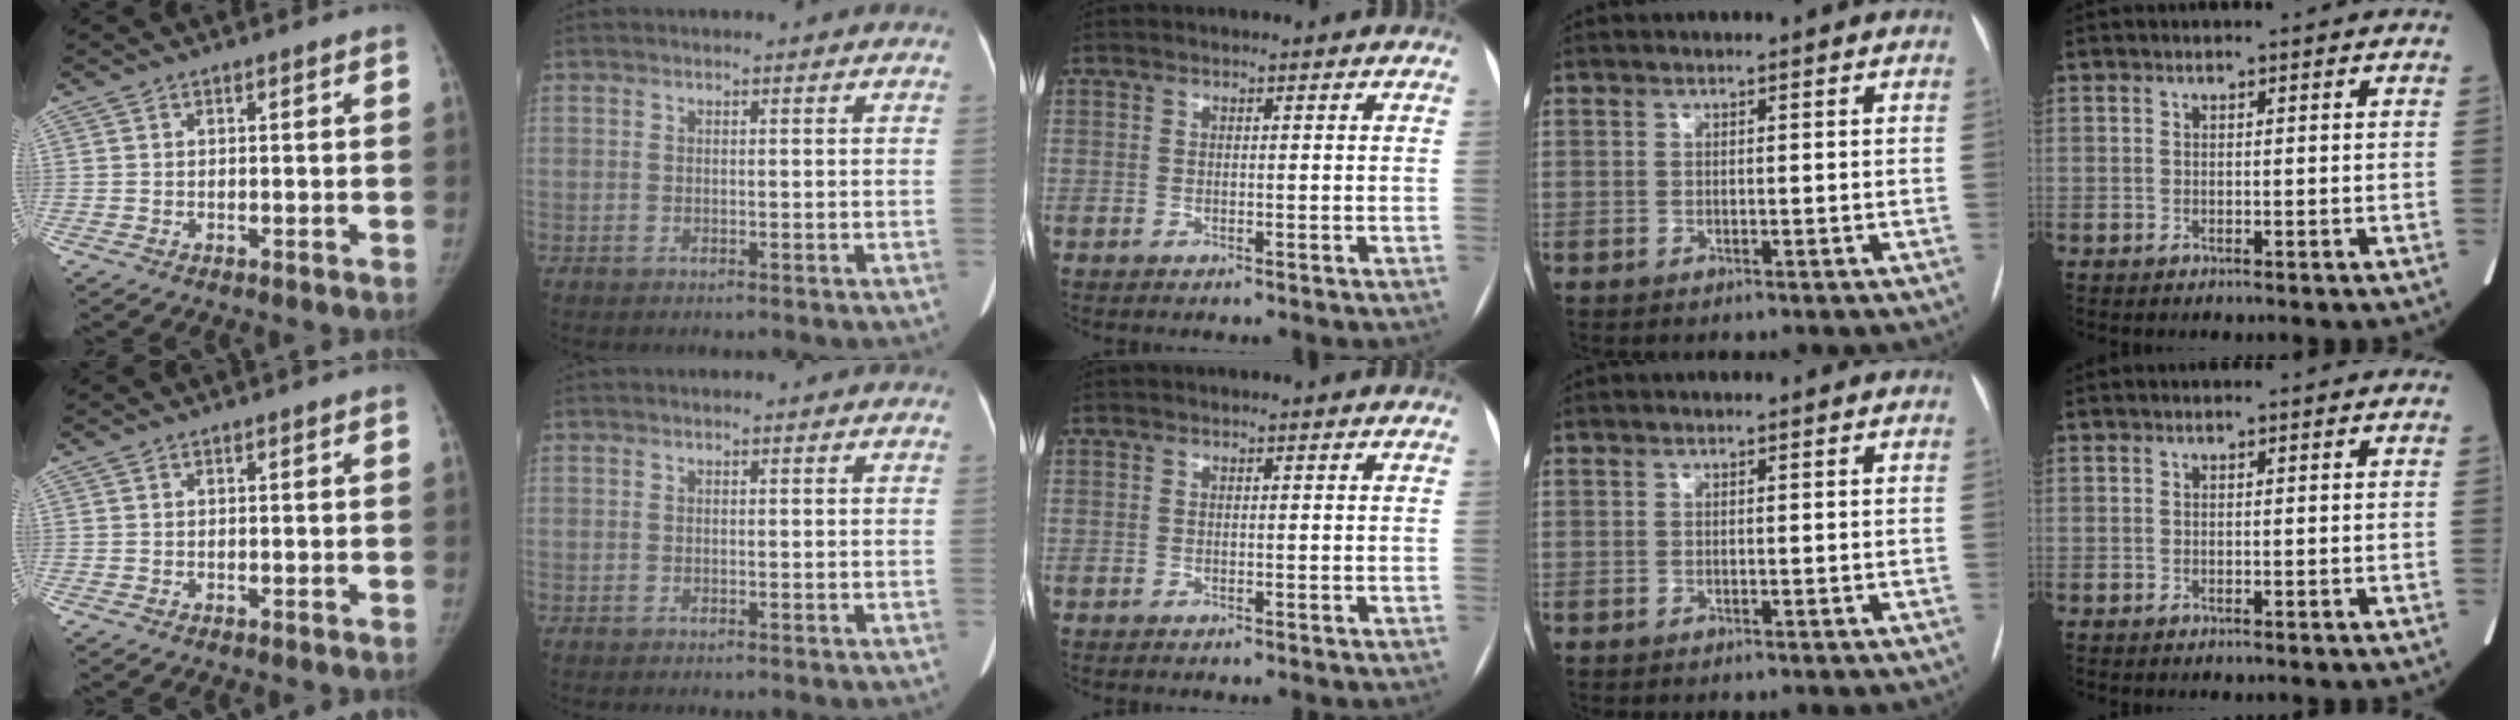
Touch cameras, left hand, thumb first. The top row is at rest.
{}